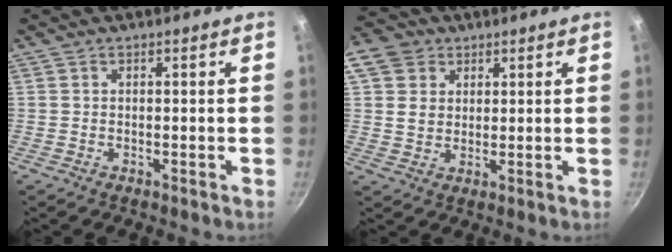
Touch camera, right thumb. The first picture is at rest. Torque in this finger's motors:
{"motor_torque": [-0.76, 2.59, 0.71, 0.18, 0.17]}